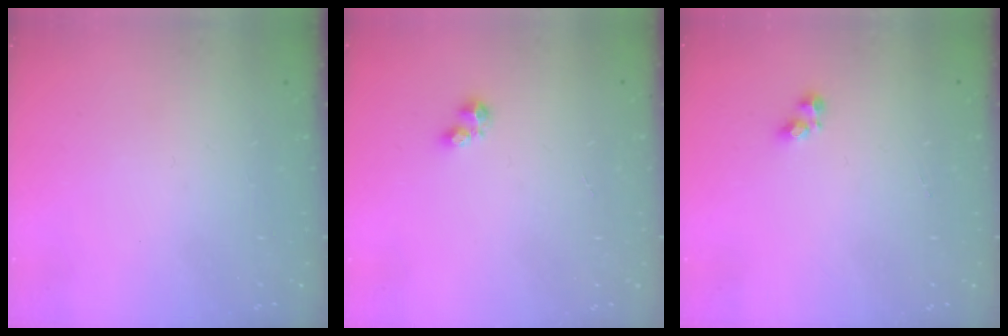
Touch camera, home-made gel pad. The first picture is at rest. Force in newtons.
{"total": 3.2, "press": 3.2, "slide": 0.4}
{"total": 3.0, "press": 2.9, "slide": 0.6}